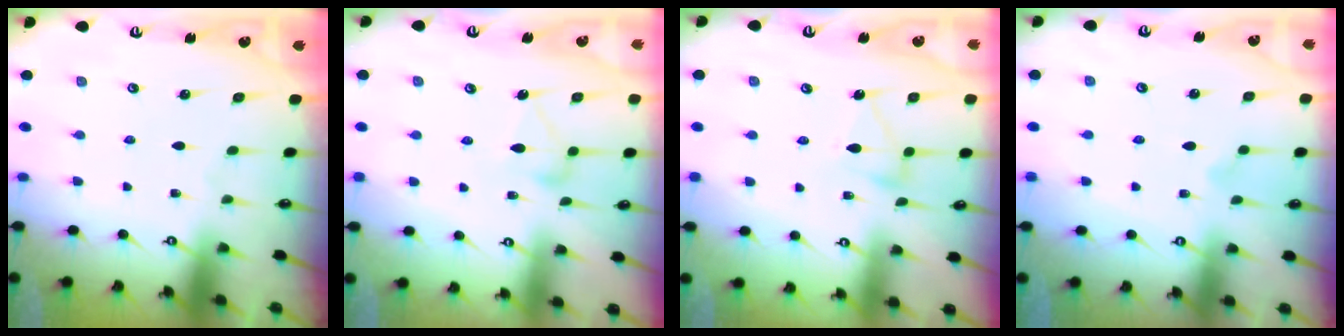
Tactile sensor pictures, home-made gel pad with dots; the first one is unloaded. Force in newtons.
{"total": 11.8, "press": 11.8, "slide": 0.5}
{"total": 8.0, "press": 8.0, "slide": 0.6}
{"total": 6.6, "press": 6.6, "slide": 0.3}